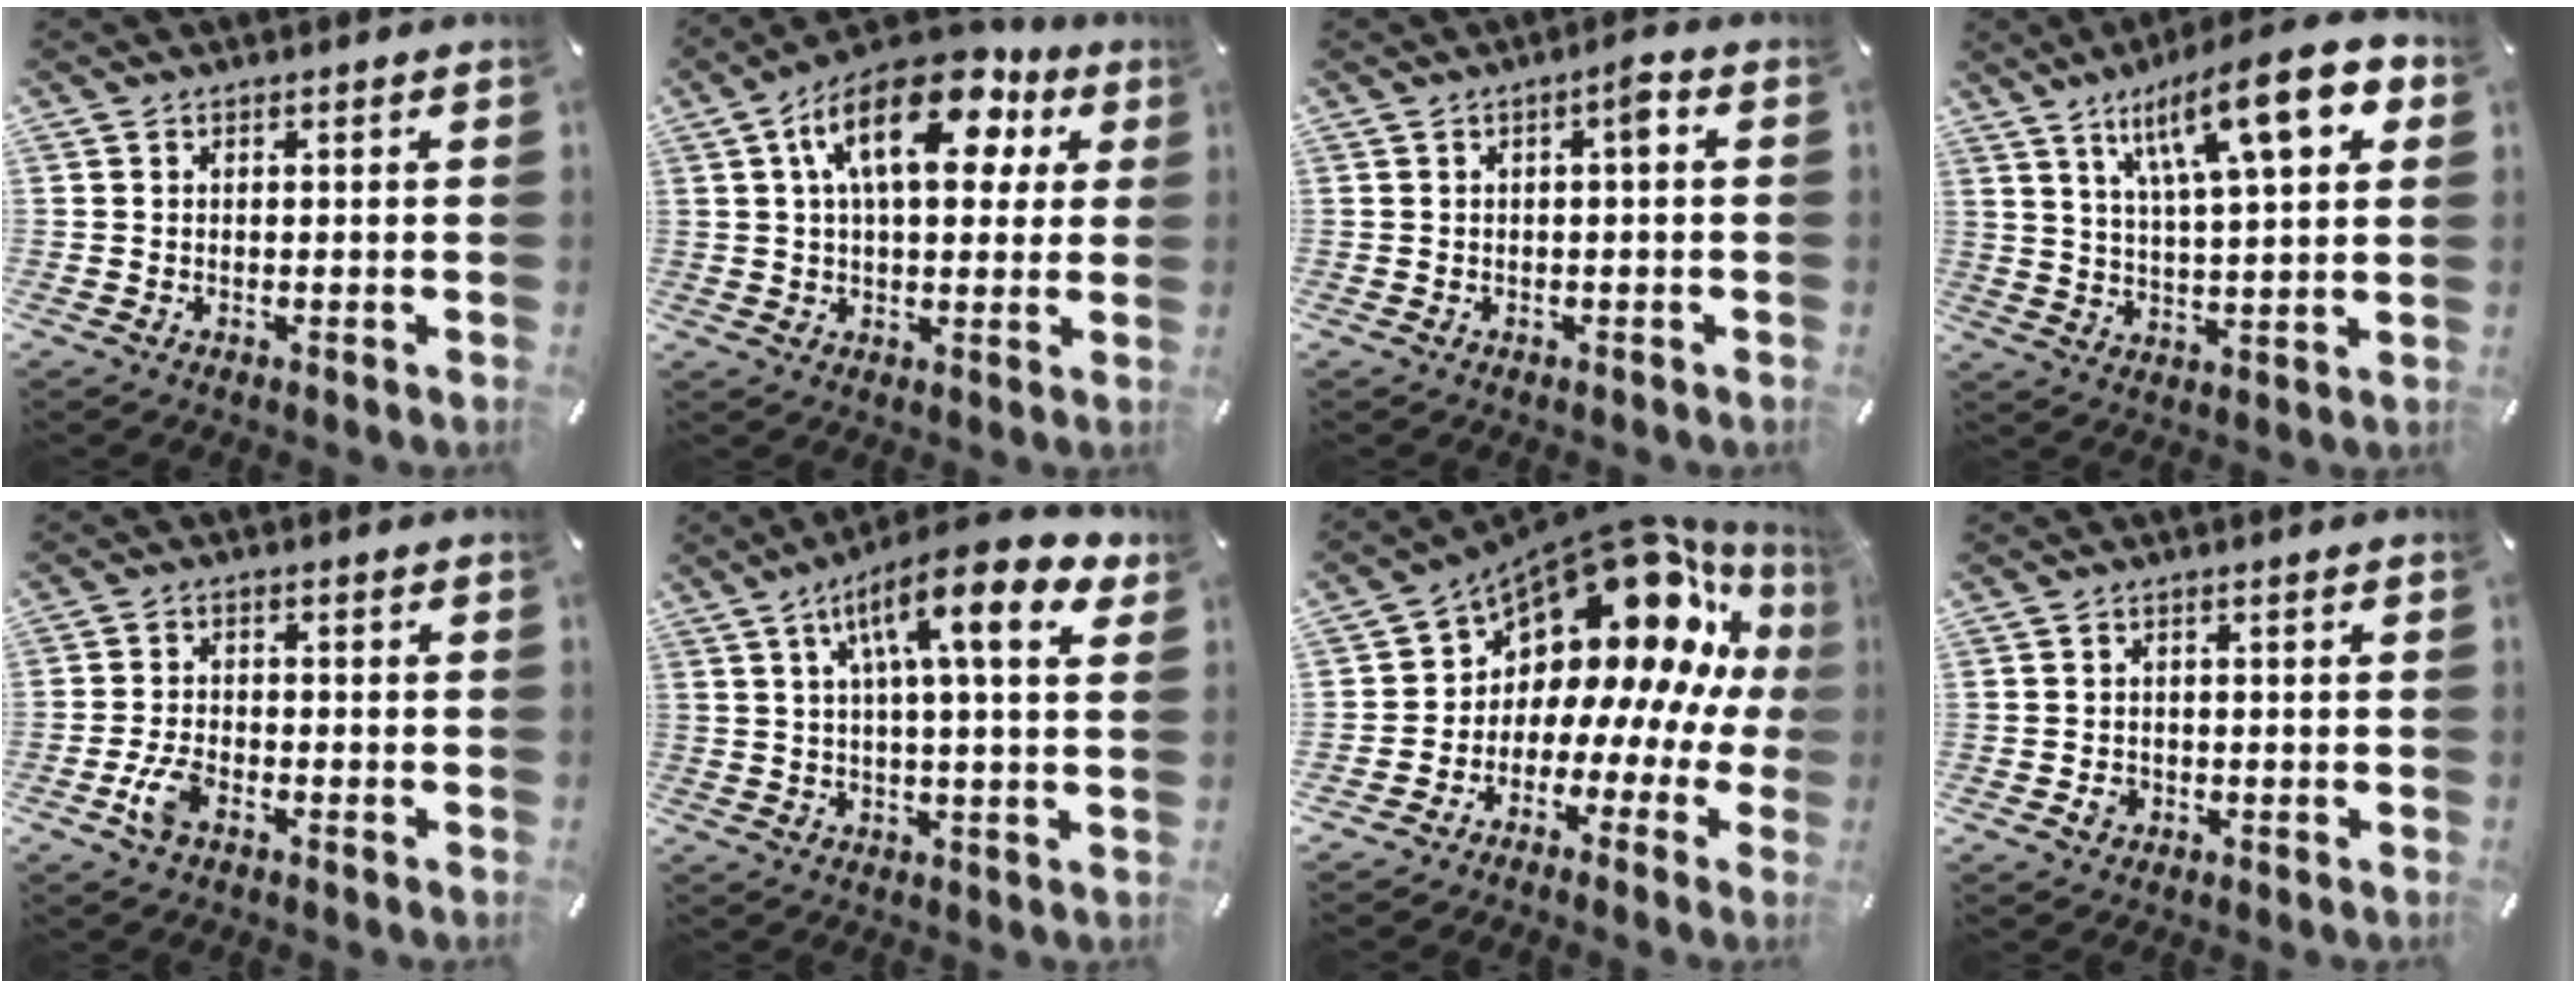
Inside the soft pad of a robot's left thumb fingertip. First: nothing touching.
{"total": 18.2, "force": [6.7, 9.3, 14.2], "torque": [-0.232, -0.015, 0.107]}
{"total": 3.1, "force": [0.0, 0.7, 3.0], "torque": [-0.049, 0.006, -0.006]}
{"total": 18.9, "force": [10.0, 4.9, 15.3], "torque": [-0.249, -0.037, 0.152]}
{"total": 5.3, "force": [-2.7, 2.7, 3.7], "torque": [-0.092, 0.003, -0.054]}
{"total": 16.1, "force": [6.7, 3.7, 14.1], "torque": [-0.229, -0.018, 0.102]}
{"total": 15.9, "force": [9.9, 8.7, 8.9], "torque": [-0.141, -0.100, 0.165]}
{"total": 2.0, "force": [-0.6, 1.7, 0.9], "torque": [-0.017, 0.004, -0.013]}